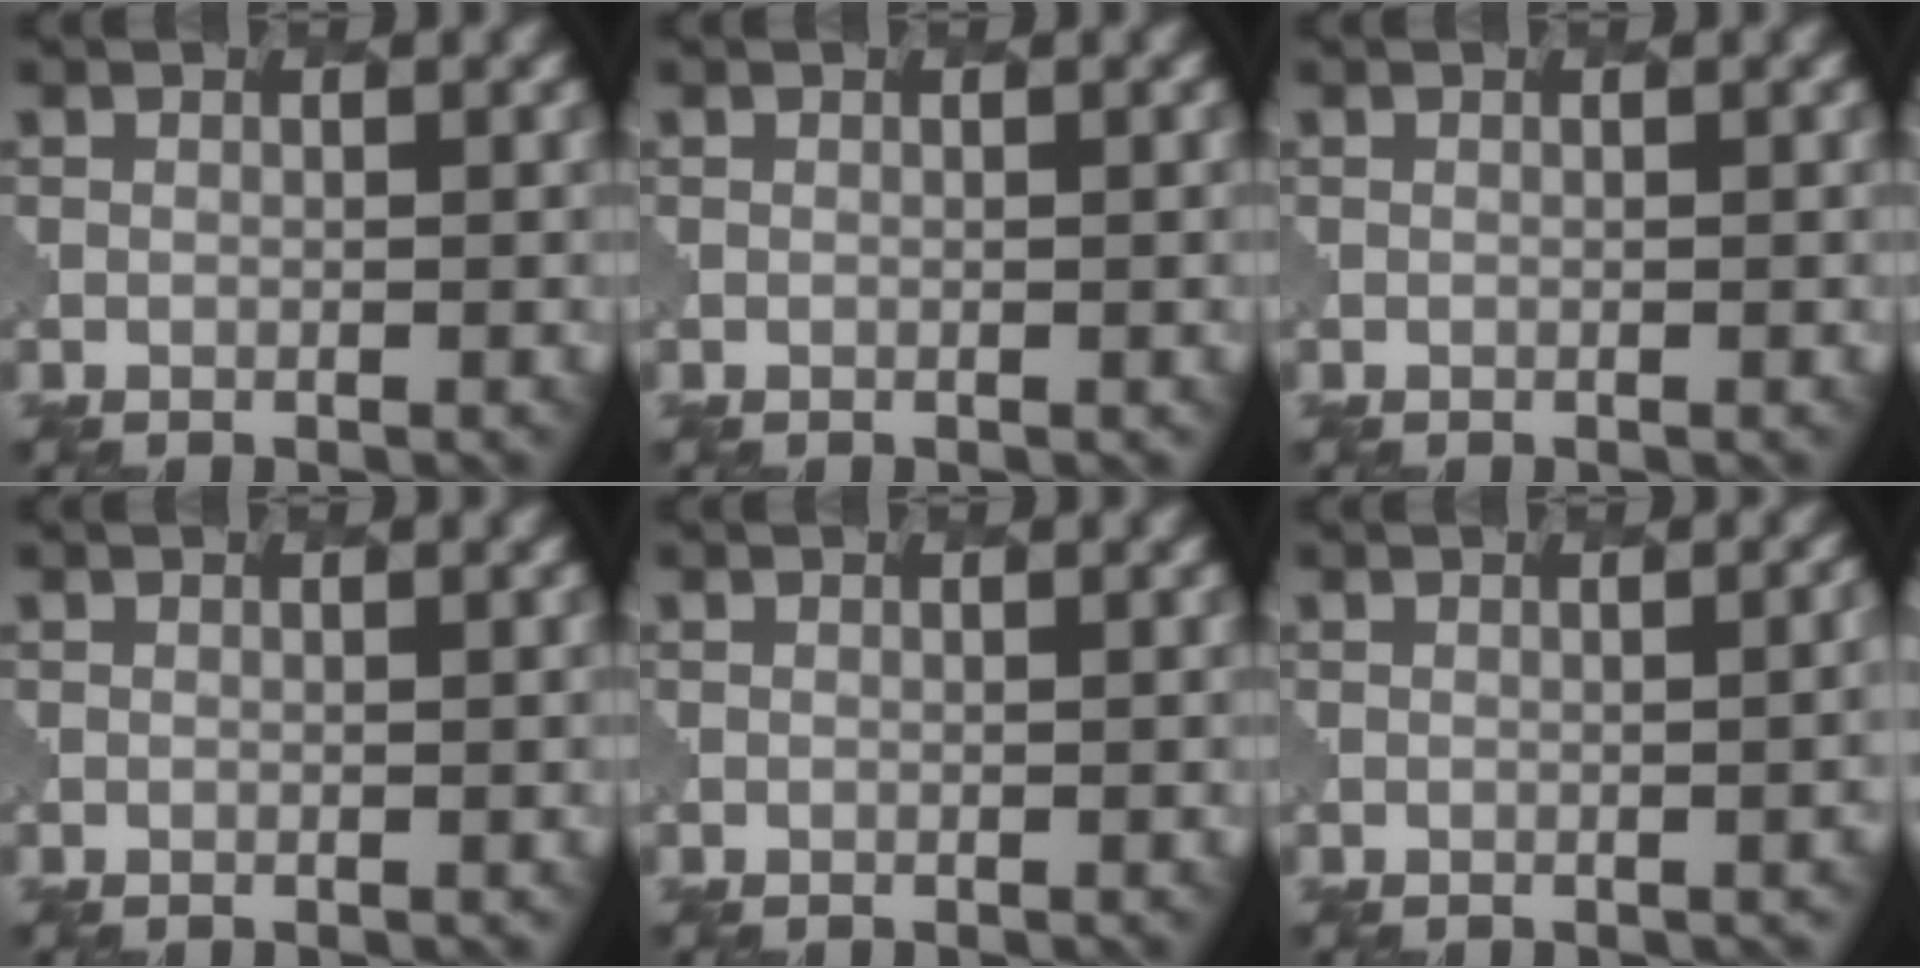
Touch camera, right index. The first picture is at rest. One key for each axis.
{"total": 0.0}
{"total": 0.0}
{"total": 0.0}
{"total": 0.0}
{"total": 2.9, "fx": -0.2, "fy": 1.4, "fz": 2.5, "tx": -0.004, "ty": 0.012, "tz": 0.000}